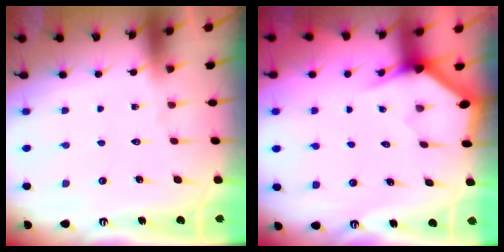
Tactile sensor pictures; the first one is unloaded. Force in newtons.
{"total": 3.0, "press": 3.0, "slide": 0.2}